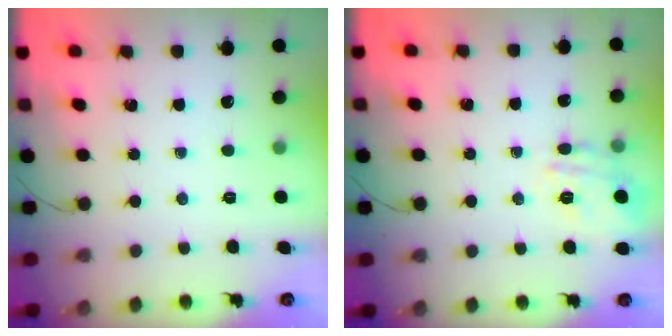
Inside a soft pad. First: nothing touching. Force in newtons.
{"total": 5.5, "press": 5.4, "slide": 0.9}